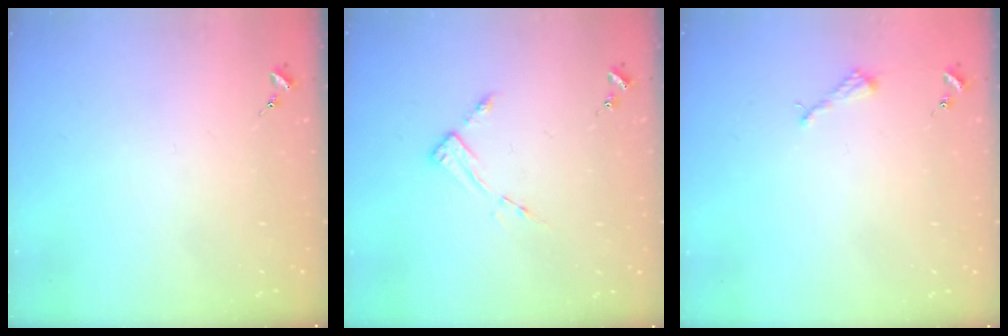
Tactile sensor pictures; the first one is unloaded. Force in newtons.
{"total": 3.4, "press": 3.4, "slide": 0.4}
{"total": 2.6, "press": 2.6, "slide": 0.3}